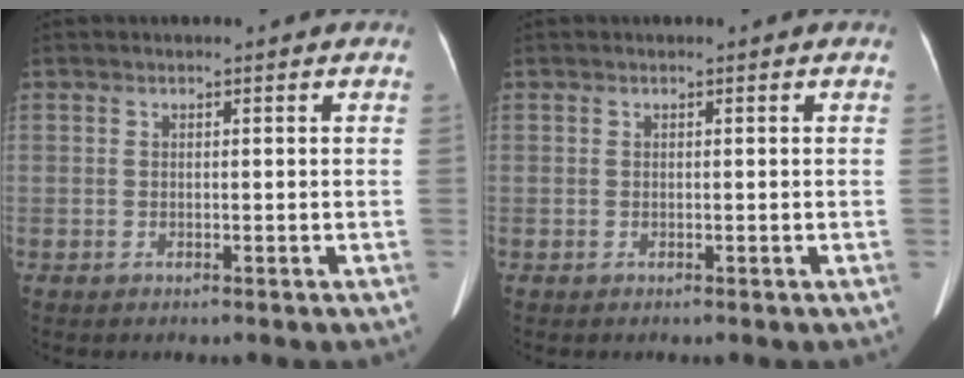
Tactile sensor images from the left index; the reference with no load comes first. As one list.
[{"total": 0.0}]